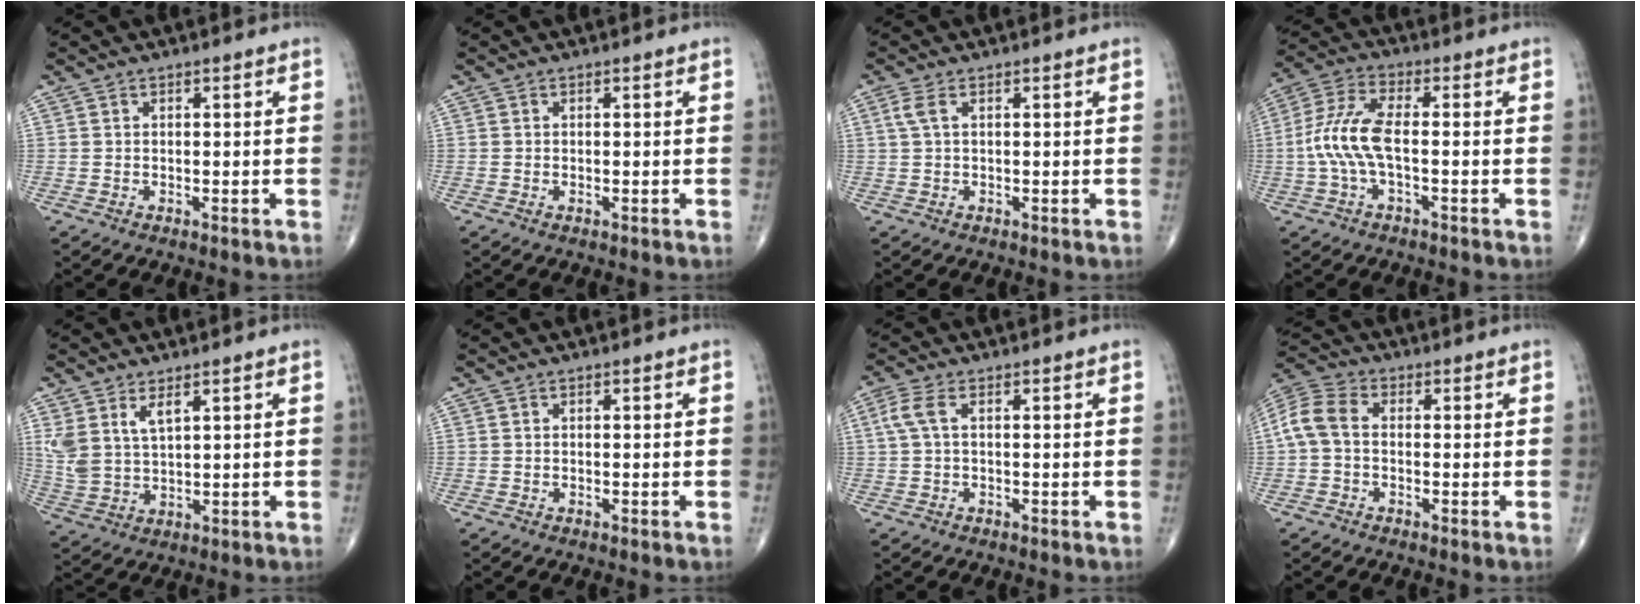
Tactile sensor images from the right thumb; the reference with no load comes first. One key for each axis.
{"total": 0.0}
{"total": 2.2, "fx": 0.7, "fy": 0.8, "fz": 1.9, "tx": -0.059, "ty": 0.012, "tz": 0.019}
{"total": 8.9, "fx": -1.2, "fy": 3.2, "fz": 8.3, "tx": -0.201, "ty": 0.026, "tz": -0.028}
{"total": 6.6, "fx": 3.3, "fy": 3.0, "fz": 4.8, "tx": -0.099, "ty": -0.014, "tz": 0.078}
{"total": 0.0}
{"total": 3.5, "fx": 0.6, "fy": 1.4, "fz": 3.1, "tx": -0.093, "ty": 0.014, "tz": 0.012}
{"total": 7.0, "fx": -0.3, "fy": 4.6, "fz": 5.3, "tx": -0.110, "ty": 0.021, "tz": -0.017}